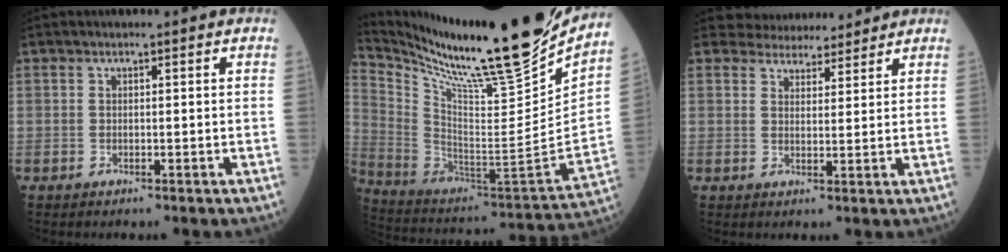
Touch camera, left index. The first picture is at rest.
{"total": 27.3, "force": [22.4, 0.7, 15.7], "torque": [-0.279, -0.065, 0.361]}
{"total": 6.8, "force": [6.4, 2.1, 0.6], "torque": [-0.005, 0.007, 0.087]}